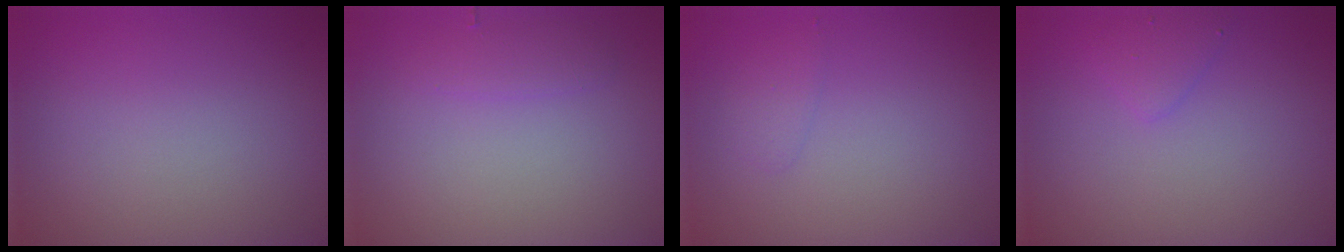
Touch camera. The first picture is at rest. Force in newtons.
{"total": 1.3, "press": 1.3, "slide": 0.1}
{"total": 1.0, "press": 0.9, "slide": 0.1}
{"total": 1.4, "press": 1.4, "slide": 0.1}